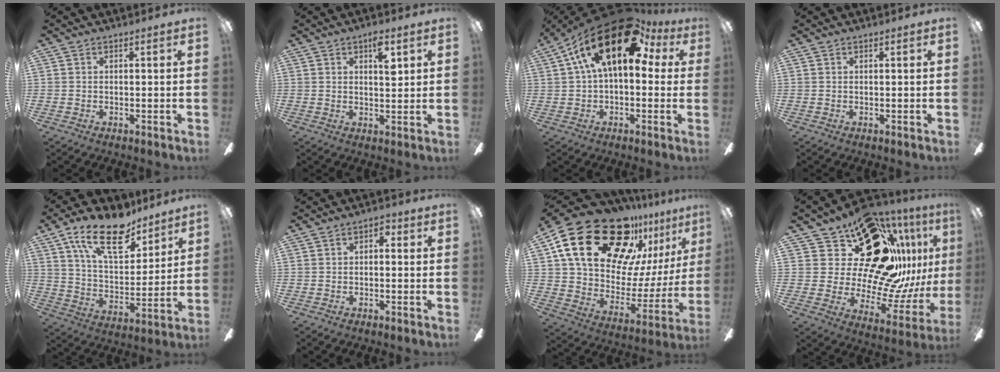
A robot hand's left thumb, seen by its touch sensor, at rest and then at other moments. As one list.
[{"total": 6.3, "force": [2.9, 2.7, 4.9], "torque": [-0.062, -0.008, 0.041]}, {"total": 21.4, "force": [9.6, 10.4, 16.0], "torque": [-0.284, -0.035, 0.157]}, {"total": 0.0}, {"total": 19.6, "force": [13.1, 8.8, 11.6], "torque": [-0.189, -0.066, 0.228]}, {"total": 2.1, "force": [-0.8, 1.5, 1.2], "torque": [-0.012, 0.009, -0.018]}, {"total": 29.5, "force": [18.8, 15.8, 16.3], "torque": [-0.271, -0.119, 0.352]}, {"total": 25.8, "force": [13.6, 13.7, 17.1], "torque": [-0.272, -0.105, 0.261]}]